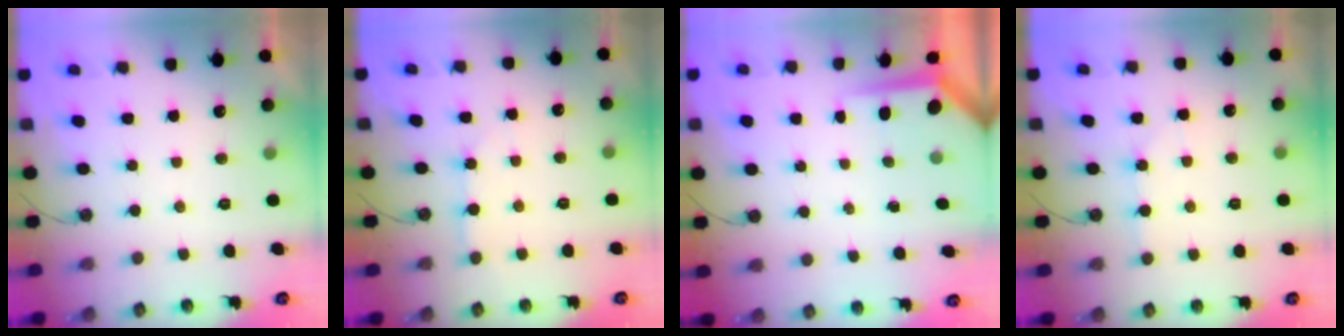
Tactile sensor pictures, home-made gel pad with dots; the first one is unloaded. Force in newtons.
{"total": 3.4, "press": 3.4, "slide": 0.2}
{"total": 3.9, "press": 3.9, "slide": 0.2}
{"total": 3.7, "press": 3.6, "slide": 0.6}